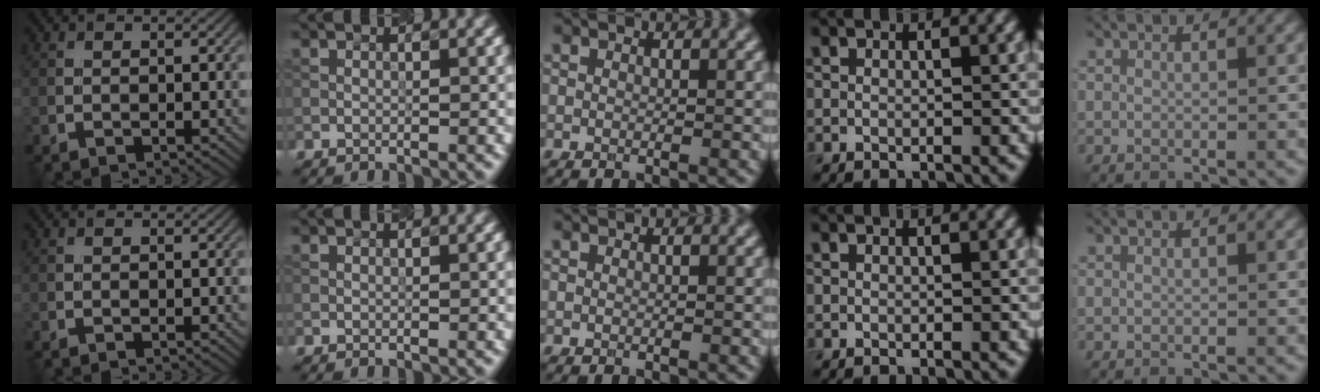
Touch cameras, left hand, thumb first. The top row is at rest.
{}